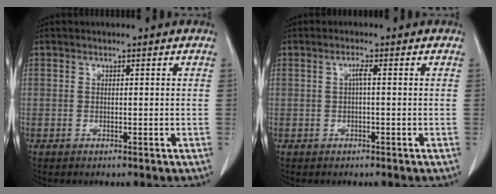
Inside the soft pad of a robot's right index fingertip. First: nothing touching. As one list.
[{"total": 1.6, "force": [0.2, 0.4, 1.6], "torque": [-0.036, 0.003, 0.005]}]